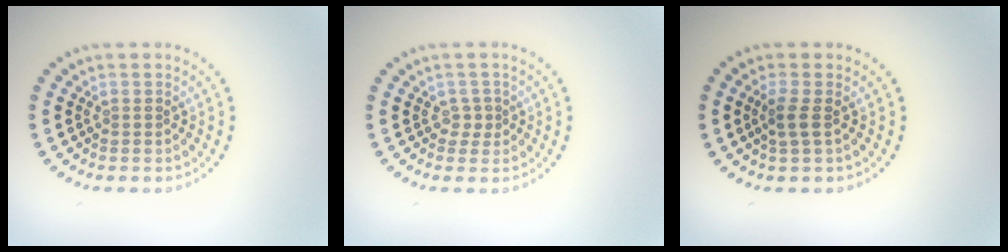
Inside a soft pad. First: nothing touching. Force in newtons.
{"total": 1.2, "press": 0.9, "slide": 0.8}
{"total": 1.5, "press": 1.3, "slide": 0.9}